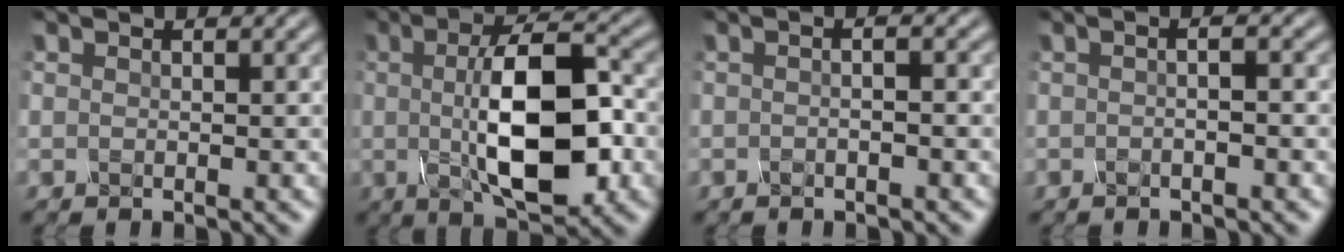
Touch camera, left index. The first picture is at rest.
{"total": 10.2, "force": [-0.2, 3.8, 9.4], "torque": [-0.155, 0.005, -0.003]}
{"total": 1.9, "force": [0.0, 0.6, 1.8], "torque": [-0.010, -0.001, -0.020]}
{"total": 2.3, "force": [0.0, 0.7, 2.1], "torque": [-0.014, 0.001, -0.020]}